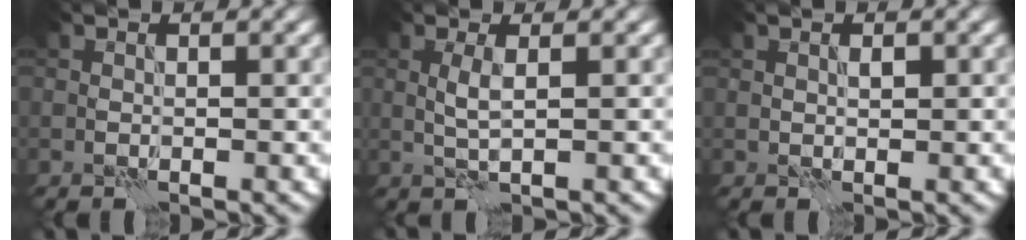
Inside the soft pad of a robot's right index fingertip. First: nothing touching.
{"total": 1.7, "force": [0.3, 0.2, 1.7], "torque": [-0.039, 0.005, 0.005]}
{"total": 0.6, "force": [0.2, 0.3, 0.5], "torque": [-0.010, -0.003, 0.005]}